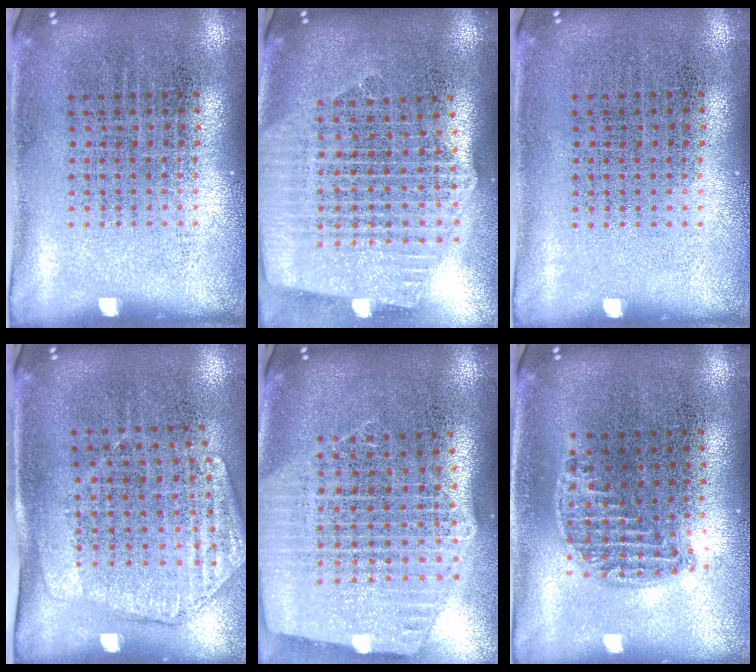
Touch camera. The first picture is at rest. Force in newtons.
{"total": 2.7, "press": 2.3, "slide": 1.4}
{"total": 0.0}
{"total": 1.7, "press": 1.4, "slide": 0.9}
{"total": 2.6, "press": 2.2, "slide": 1.4}
{"total": 1.2, "press": 1.1, "slide": 0.5}